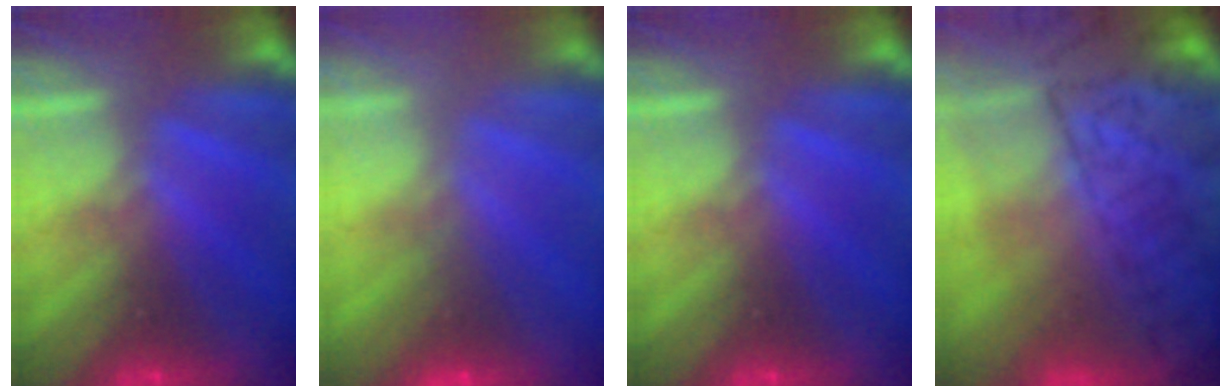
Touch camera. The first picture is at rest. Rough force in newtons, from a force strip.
{"total": 4.0}
{"total": 0.0}
{"total": 7.4}